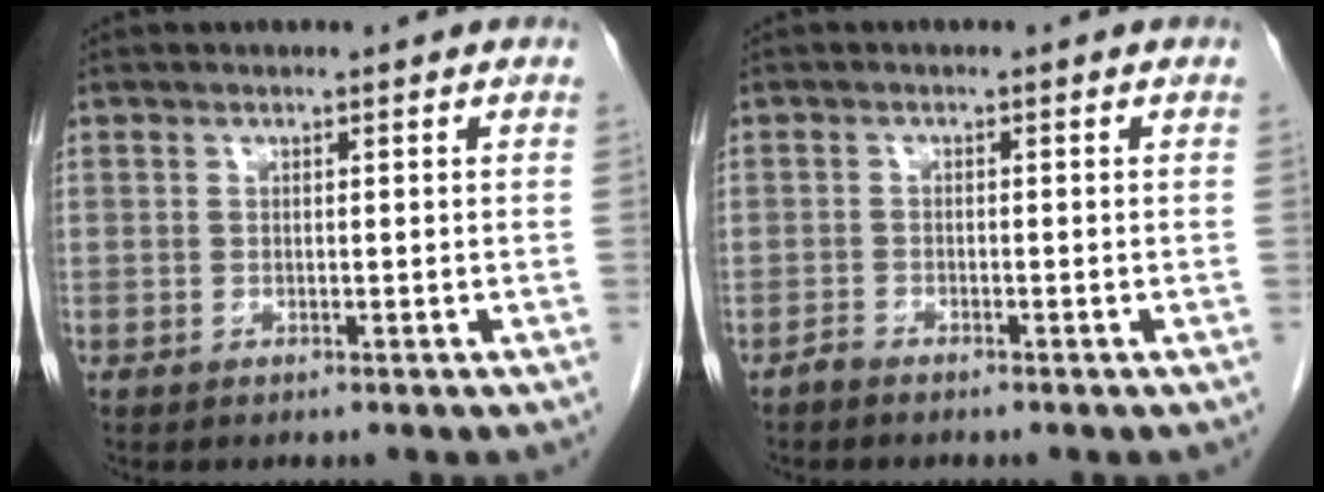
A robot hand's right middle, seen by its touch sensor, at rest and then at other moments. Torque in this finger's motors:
{"motor_torque": [-0.12, 0.14, 0.00, 0.00]}